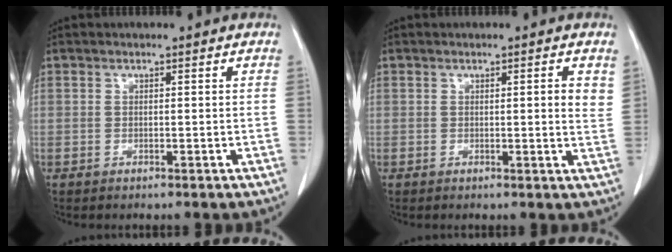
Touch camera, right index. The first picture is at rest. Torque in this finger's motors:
{"motor_torque": [-0.01, 0.26, -0.03, 0.01]}